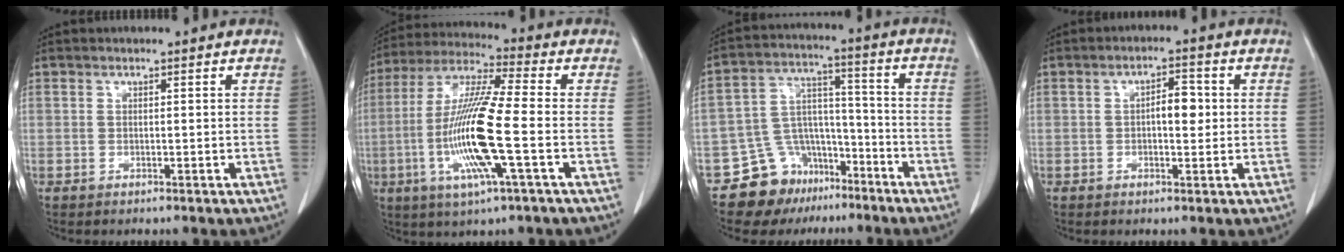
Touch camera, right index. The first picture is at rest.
{"total": 15.3, "force": [-3.3, 0.6, 14.9], "torque": [-0.305, -0.010, -0.067]}
{"total": 11.0, "force": [-7.8, 7.5, 1.9], "torque": [-0.032, 0.066, -0.125]}
{"total": 3.9, "force": [0.3, 1.5, 3.6], "torque": [-0.053, 0.009, 0.008]}